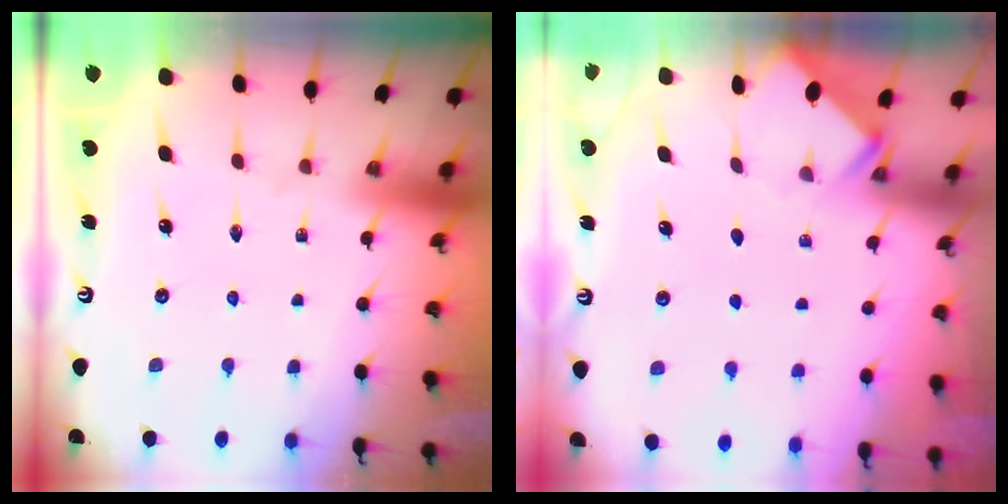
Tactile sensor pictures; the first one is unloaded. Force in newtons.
{"total": 4.2, "press": 4.2, "slide": 0.3}